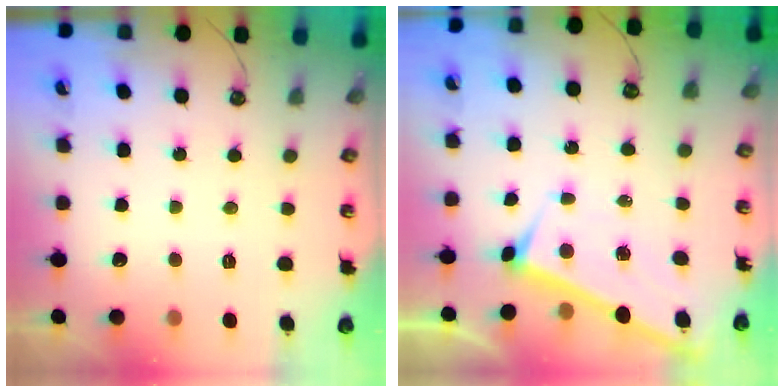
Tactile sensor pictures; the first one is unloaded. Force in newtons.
{"total": 2.6, "press": 2.6, "slide": 0.4}